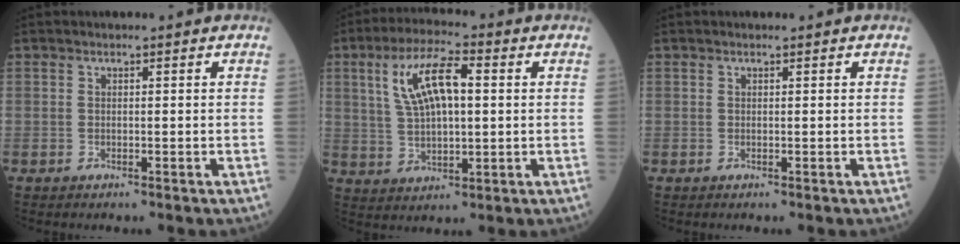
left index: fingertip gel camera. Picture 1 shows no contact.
{"total": 10.4, "force": [2.6, 3.5, 9.5], "torque": [-0.190, 0.020, 0.050]}
{"total": 0.0}